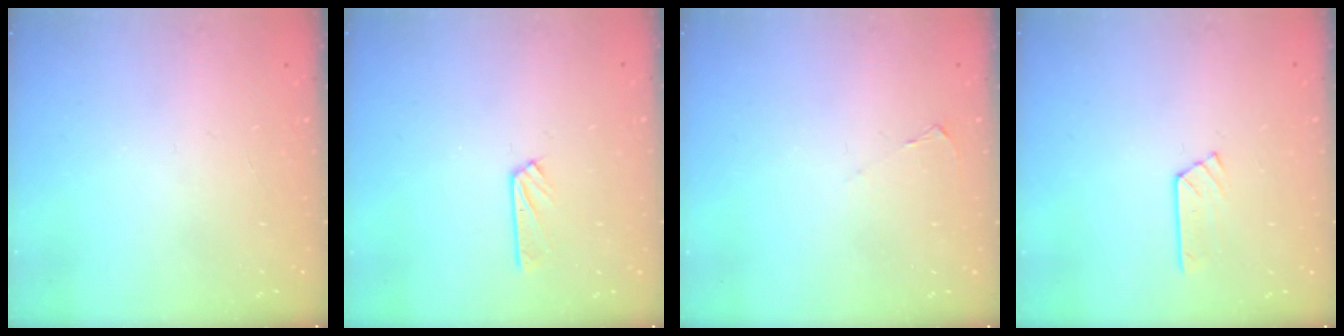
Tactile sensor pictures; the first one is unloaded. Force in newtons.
{"total": 2.6, "press": 2.5, "slide": 0.3}
{"total": 1.7, "press": 1.7, "slide": 0.3}
{"total": 5.6, "press": 5.6, "slide": 0.6}